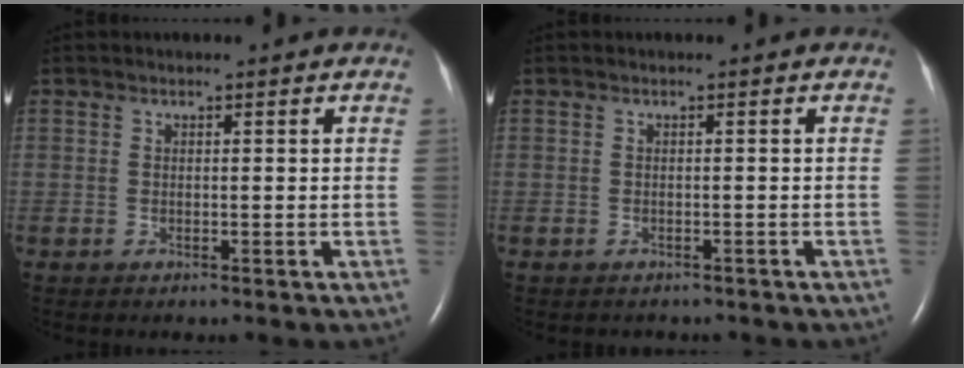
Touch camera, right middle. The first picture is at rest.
{"total": 2.7, "force": [-2.3, 1.2, 0.7], "torque": [-0.017, -0.002, -0.023]}